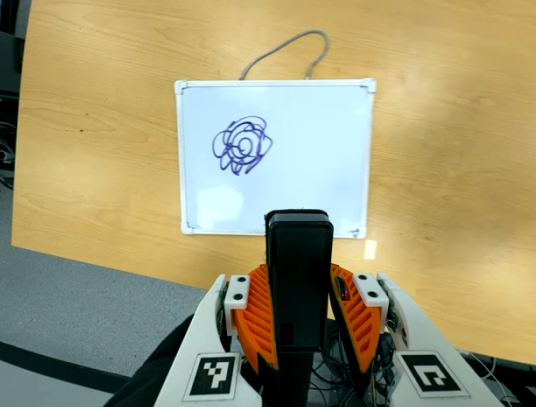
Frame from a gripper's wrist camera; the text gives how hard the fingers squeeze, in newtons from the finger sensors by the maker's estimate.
{"total": 4.1, "left": 2.6, "right": 5.5}